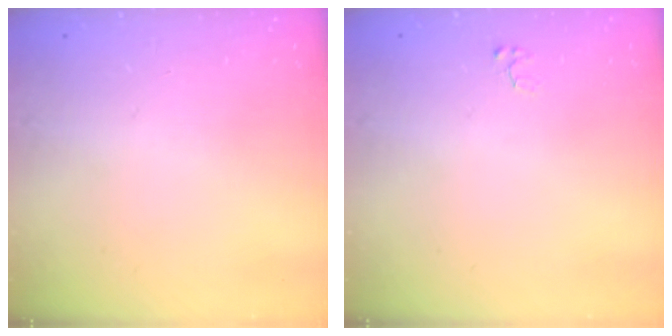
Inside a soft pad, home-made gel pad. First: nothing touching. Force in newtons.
{"total": 2.4, "press": 2.4, "slide": 0.2}